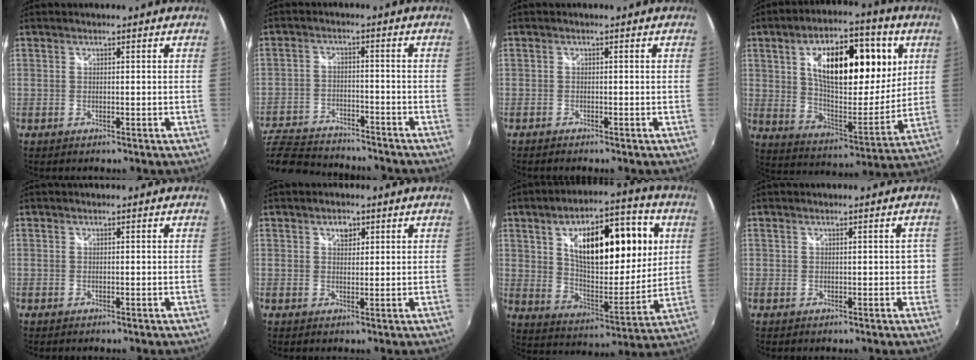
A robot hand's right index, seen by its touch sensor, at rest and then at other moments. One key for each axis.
{"total": 16.8, "fx": -14.6, "fy": 5.3, "fz": 6.3, "tx": -0.171, "ty": -0.019, "tz": -0.232}
{"total": 1.8, "fx": -0.6, "fy": -1.6, "fz": -0.6, "tx": 0.009, "ty": -0.012, "tz": -0.011}
{"total": 21.8, "fx": 7.4, "fy": 9.1, "fz": 18.4, "tx": -0.292, "ty": 0.003, "tz": 0.120}
{"total": 0.0}
{"total": 2.5, "fx": 1.3, "fy": 1.8, "fz": 1.3, "tx": -0.015, "ty": 0.006, "tz": 0.021}
{"total": 26.1, "fx": 8.8, "fy": 13.0, "fz": 20.8, "tx": -0.344, "ty": 0.024, "tz": 0.151}
{"total": 1.0, "fx": 0.3, "fy": -0.3, "fz": 0.9, "tx": 0.008, "ty": -0.002, "tz": 0.013}